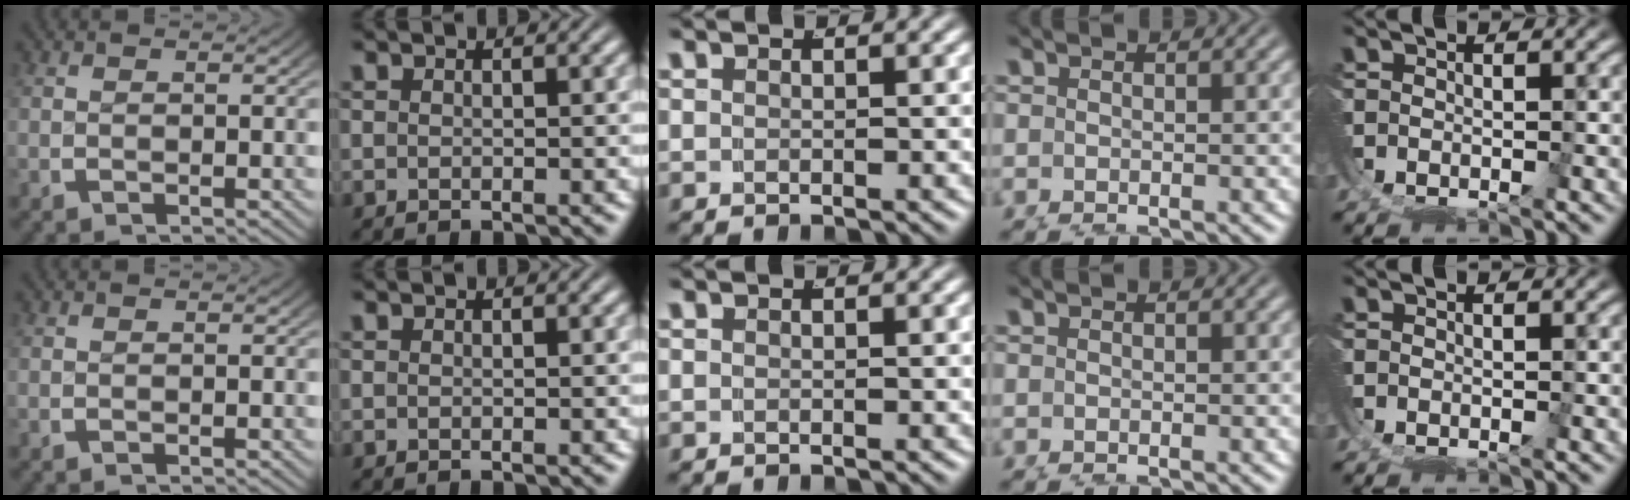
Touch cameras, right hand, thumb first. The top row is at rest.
{}